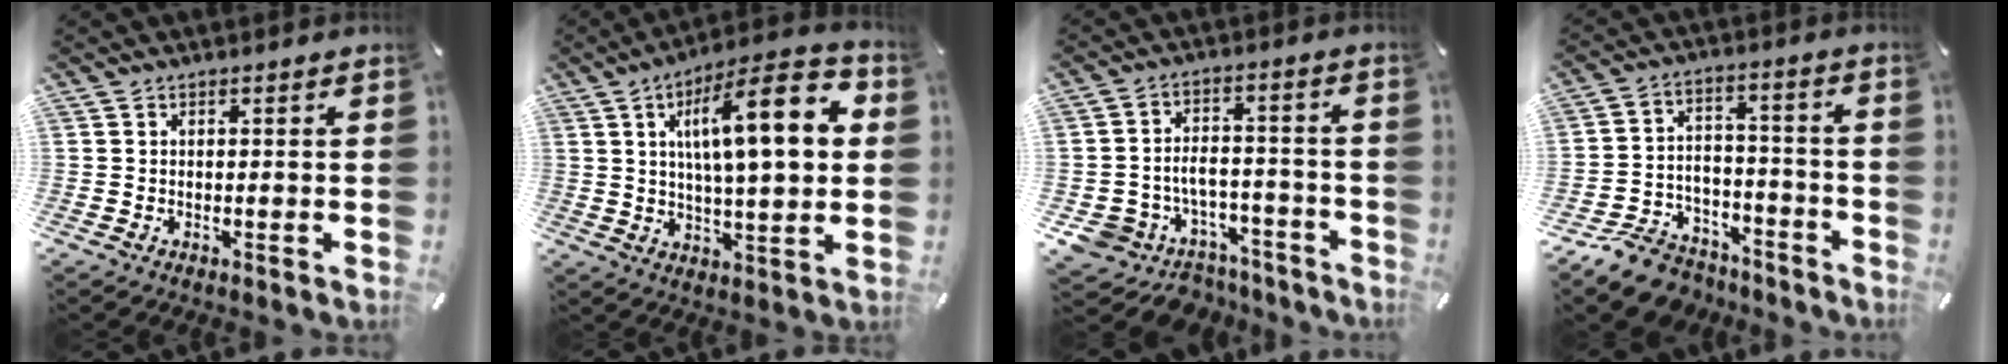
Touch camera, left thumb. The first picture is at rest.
{"total": 19.9, "force": [5.9, 6.1, 18.0], "torque": [-0.284, -0.012, 0.082]}
{"total": 8.1, "force": [-3.5, 7.0, 2.1], "torque": [-0.050, 0.018, -0.056]}
{"total": 10.6, "force": [-8.3, 5.7, 3.1], "torque": [-0.043, 0.059, -0.150]}